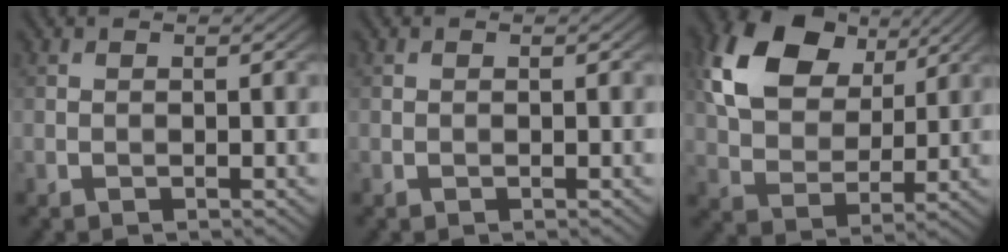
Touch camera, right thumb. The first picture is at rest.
{"total": 0.0}
{"total": 14.4, "force": [6.4, 9.3, 8.9], "torque": [-0.196, 0.016, 0.114]}